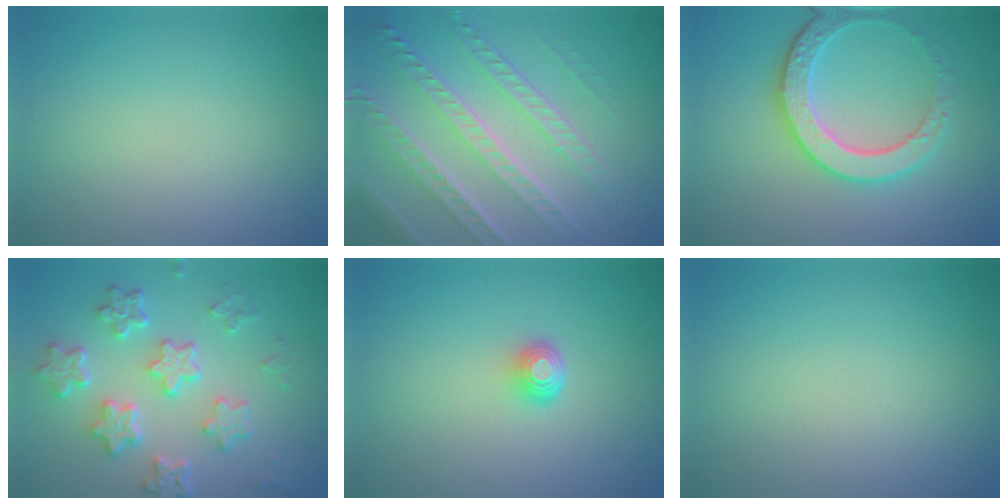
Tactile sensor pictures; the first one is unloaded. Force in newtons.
{"total": 7.1, "press": 5.0, "slide": 5.0}
{"total": 4.3, "press": 4.1, "slide": 1.5}
{"total": 6.2, "press": 4.9, "slide": 3.9}
{"total": 1.6, "press": 1.2, "slide": 1.0}
{"total": 0.0}